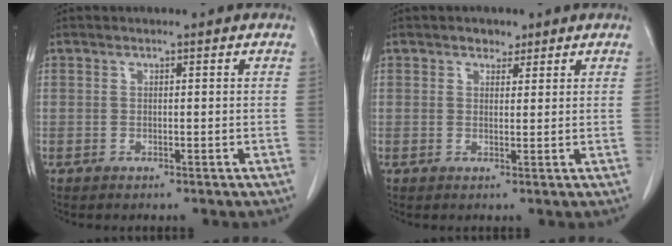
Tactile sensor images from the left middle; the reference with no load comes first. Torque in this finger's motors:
{"motor_torque": [0.26, -0.23, -0.04, 0.01]}